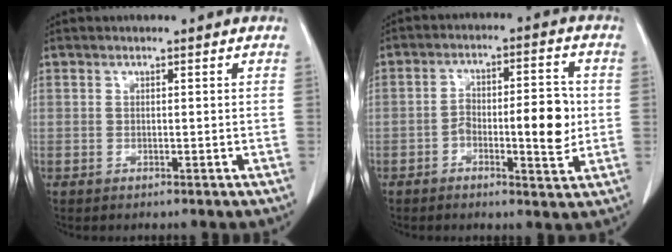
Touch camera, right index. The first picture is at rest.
{"total": 8.5, "force": [-1.3, 2.7, 7.9], "torque": [-0.120, 0.020, -0.016]}